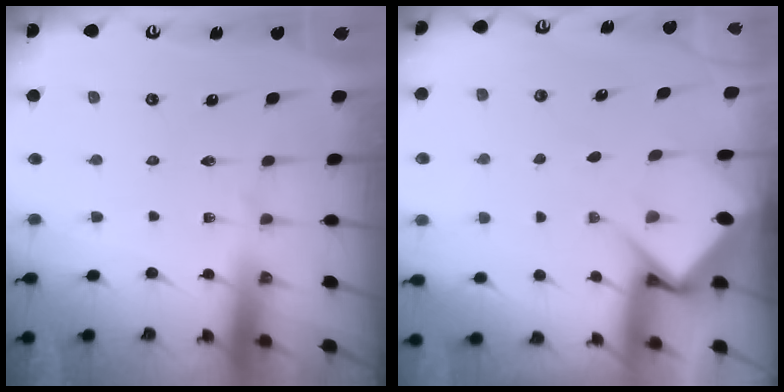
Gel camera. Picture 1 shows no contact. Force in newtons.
{"total": 7.8, "press": 7.7, "slide": 0.8}